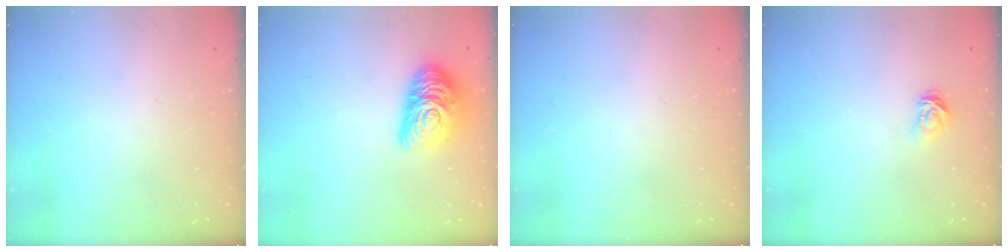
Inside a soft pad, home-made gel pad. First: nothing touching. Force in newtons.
{"total": 13.9, "press": 13.9, "slide": 0.7}
{"total": 0.0}
{"total": 3.4, "press": 3.3, "slide": 0.4}